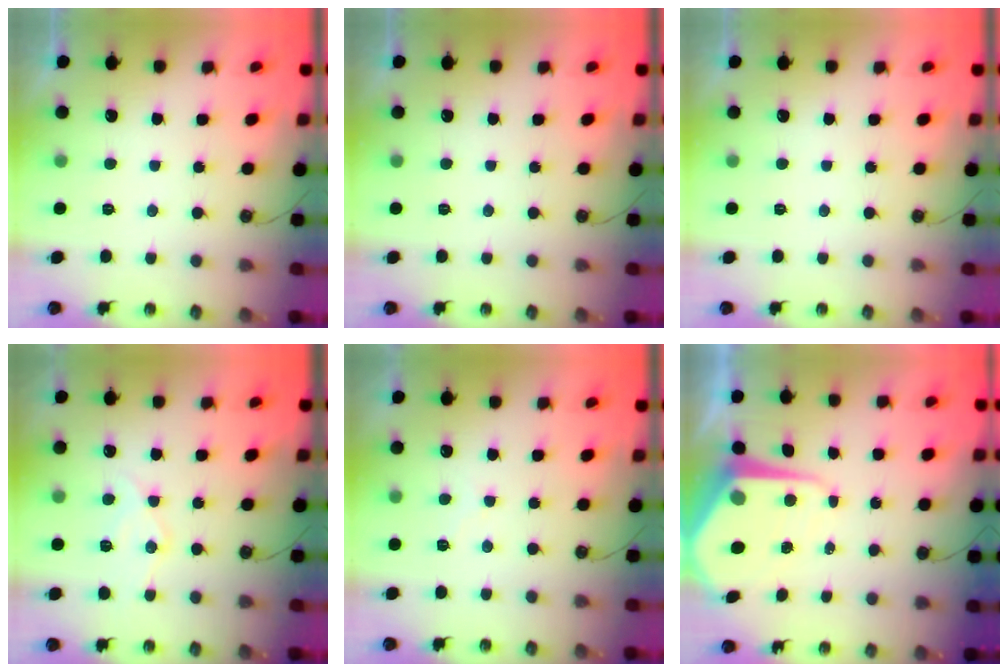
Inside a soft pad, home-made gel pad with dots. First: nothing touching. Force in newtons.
{"total": 0.0}
{"total": 0.0}
{"total": 11.8, "press": 11.7, "slide": 1.2}
{"total": 5.4, "press": 5.3, "slide": 0.8}
{"total": 8.7, "press": 8.7, "slide": 0.9}